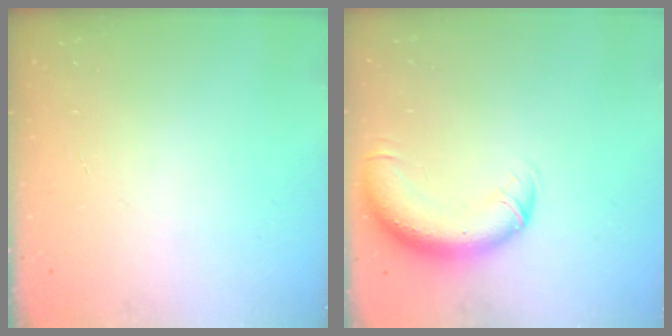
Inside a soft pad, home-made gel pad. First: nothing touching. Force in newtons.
{"total": 11.2, "press": 10.8, "slide": 2.9}